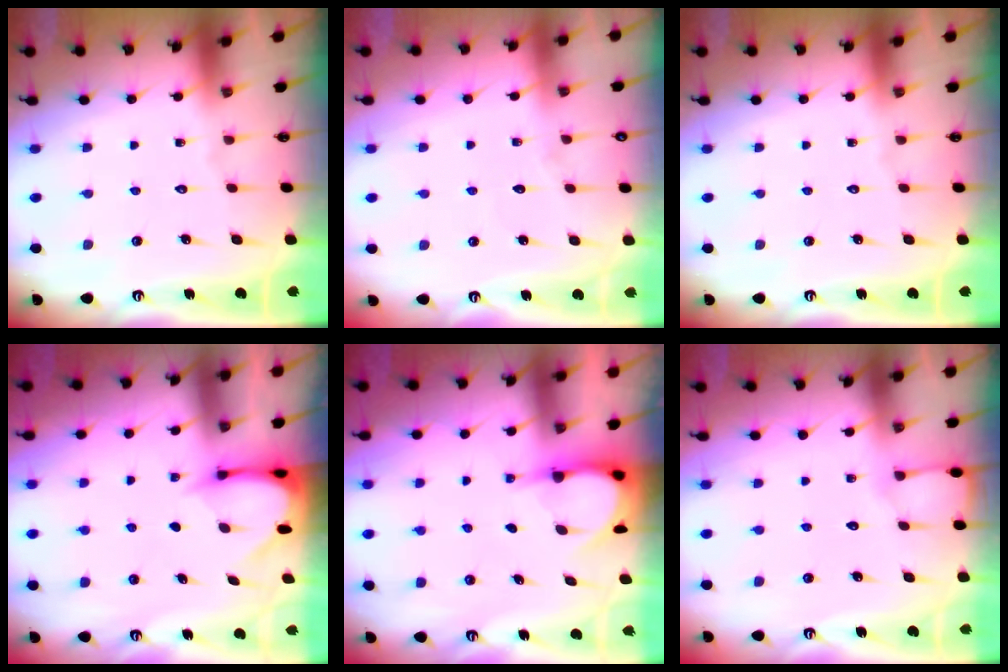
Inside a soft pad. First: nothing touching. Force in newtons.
{"total": 3.2, "press": 3.2, "slide": 0.4}
{"total": 0.0}
{"total": 3.4, "press": 3.4, "slide": 0.3}
{"total": 3.9, "press": 3.9, "slide": 0.3}
{"total": 2.9, "press": 2.9, "slide": 0.5}